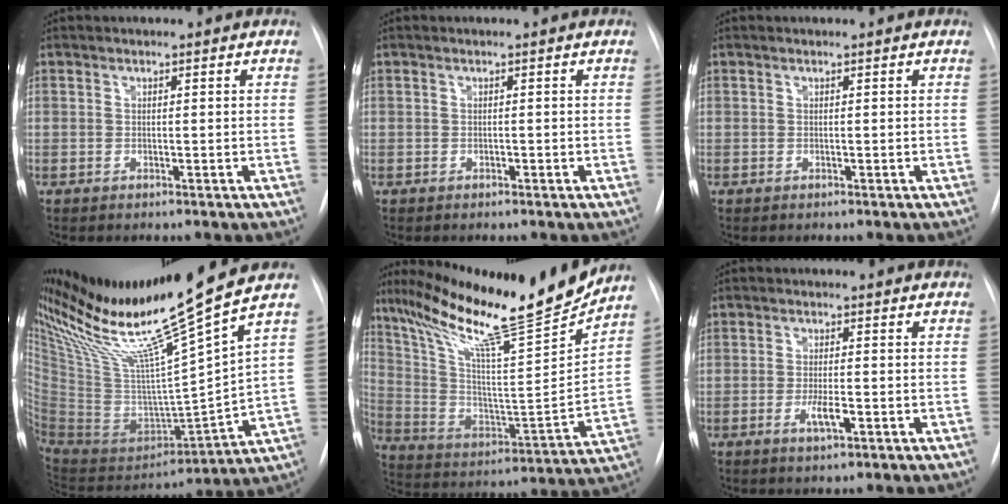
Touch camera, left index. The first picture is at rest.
{"total": 0.0}
{"total": 0.0}
{"total": 25.1, "force": [18.5, -1.6, 16.9], "torque": [-0.287, -0.033, 0.333]}
{"total": 23.8, "force": [19.7, -0.1, 13.3], "torque": [-0.229, -0.038, 0.322]}
{"total": 3.0, "force": [-1.1, 0.5, 2.7], "torque": [-0.053, -0.003, -0.016]}